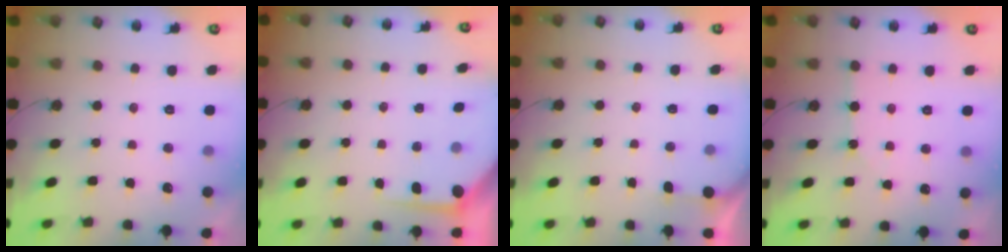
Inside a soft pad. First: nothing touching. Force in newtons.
{"total": 4.5, "press": 4.5, "slide": 0.4}
{"total": 1.9, "press": 1.9, "slide": 0.2}
{"total": 2.5, "press": 2.5, "slide": 0.3}